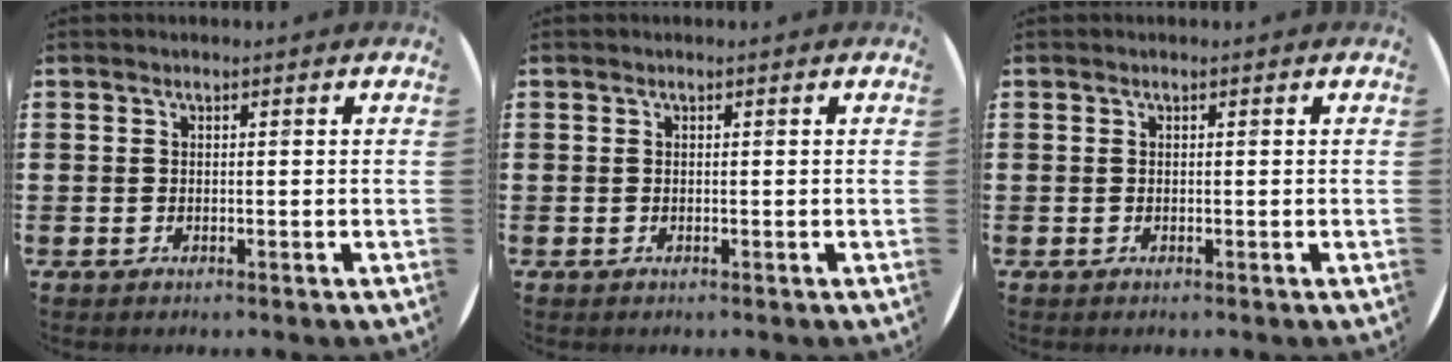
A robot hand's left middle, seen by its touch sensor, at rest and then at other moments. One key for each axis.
{"total": 0.0}
{"total": 0.0}